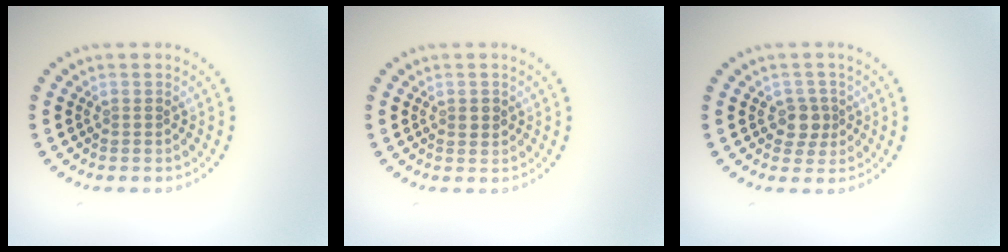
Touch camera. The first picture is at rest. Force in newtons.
{"total": 1.0, "press": 1.0, "slide": 0.1}
{"total": 1.9, "press": 1.7, "slide": 1.0}